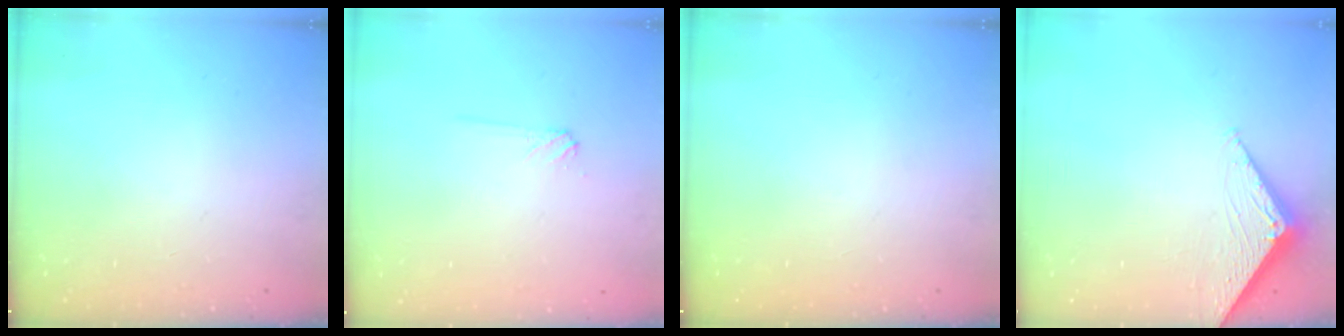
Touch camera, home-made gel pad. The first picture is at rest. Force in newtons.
{"total": 4.3, "press": 4.2, "slide": 0.8}
{"total": 0.0}
{"total": 2.8, "press": 2.8, "slide": 0.3}